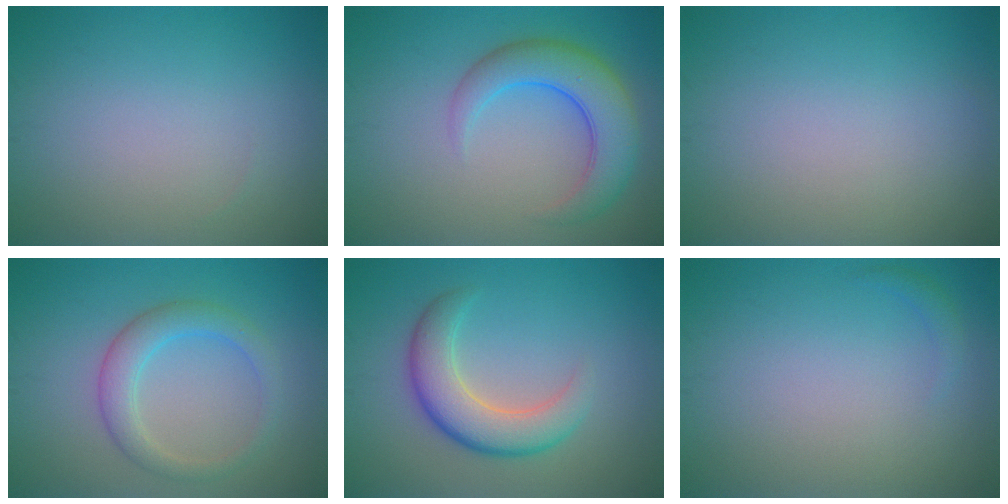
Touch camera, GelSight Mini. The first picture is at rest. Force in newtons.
{"total": 5.8, "press": 5.8, "slide": 0.2}
{"total": 0.0}
{"total": 3.3, "press": 3.3, "slide": 0.1}
{"total": 5.2, "press": 5.2, "slide": 0.2}
{"total": 0.8, "press": 0.8, "slide": 0.1}